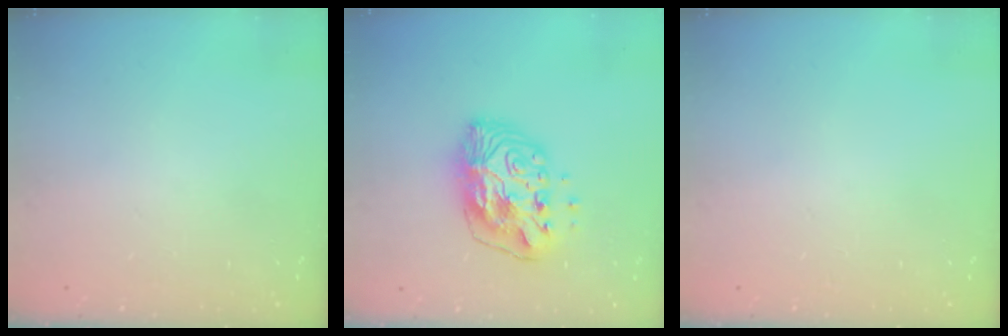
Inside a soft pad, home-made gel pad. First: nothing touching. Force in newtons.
{"total": 13.7, "press": 13.7, "slide": 1.0}
{"total": 0.0}